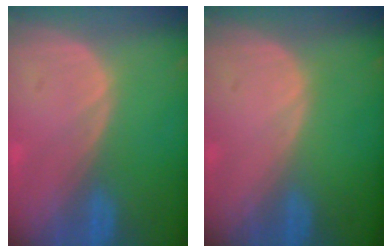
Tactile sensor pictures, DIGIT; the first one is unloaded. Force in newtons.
{"total": 0.0}